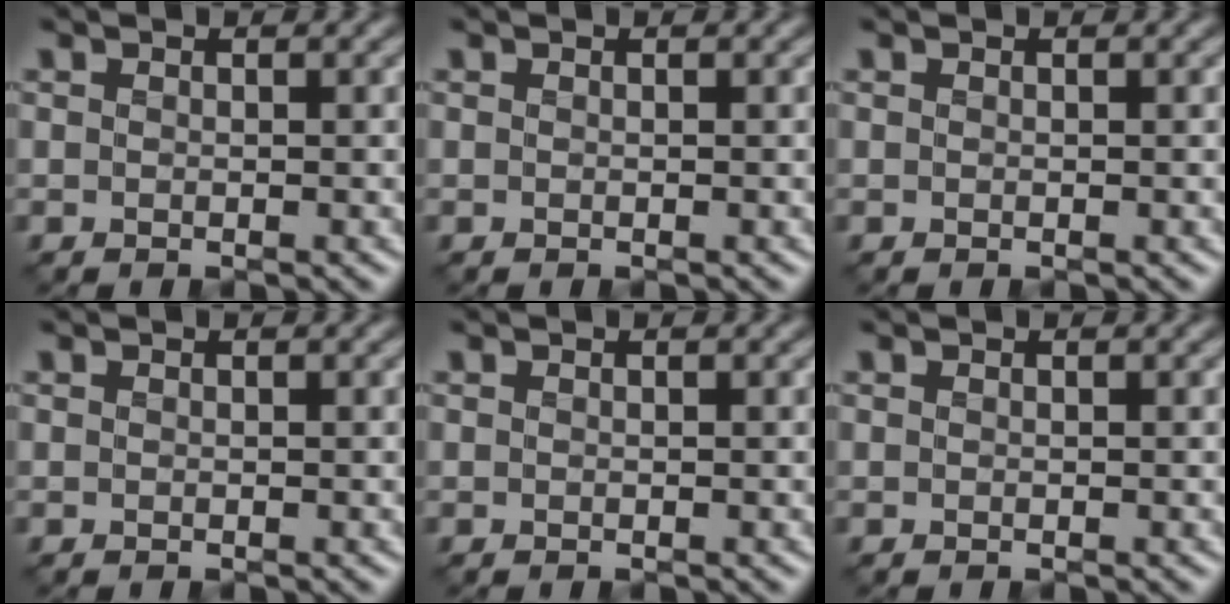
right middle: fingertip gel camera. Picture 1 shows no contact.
{"total": 0.0}
{"total": 0.0}
{"total": 0.0}
{"total": 0.0}
{"total": 0.0}